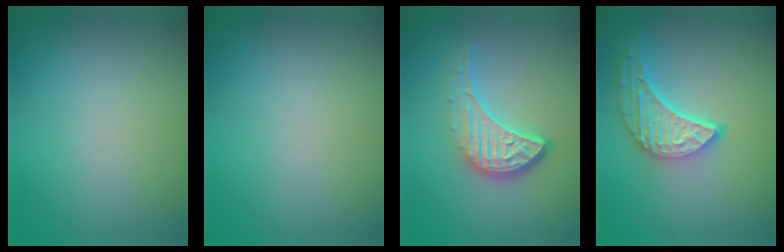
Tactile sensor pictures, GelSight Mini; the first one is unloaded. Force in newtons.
{"total": 0.0}
{"total": 4.5, "press": 3.3, "slide": 3.1}
{"total": 4.9, "press": 3.9, "slide": 3.0}